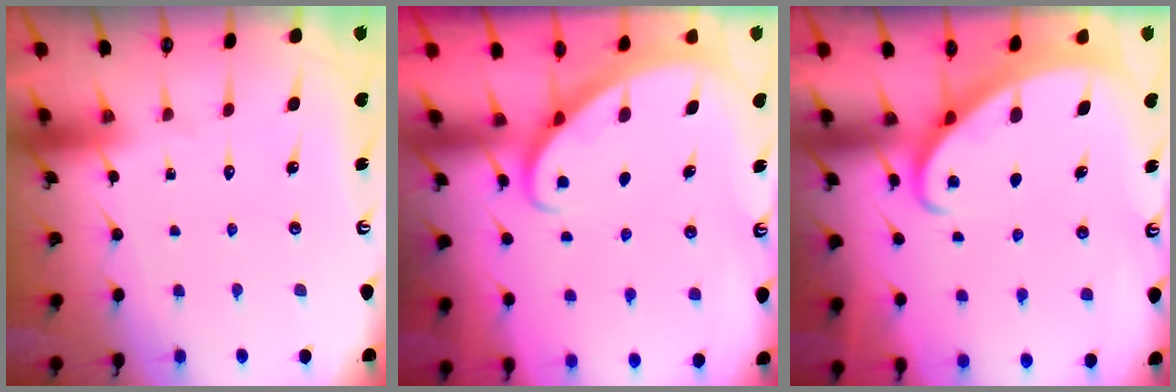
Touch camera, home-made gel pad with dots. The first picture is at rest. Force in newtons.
{"total": 2.9, "press": 2.9, "slide": 0.2}
{"total": 2.5, "press": 2.4, "slide": 0.3}